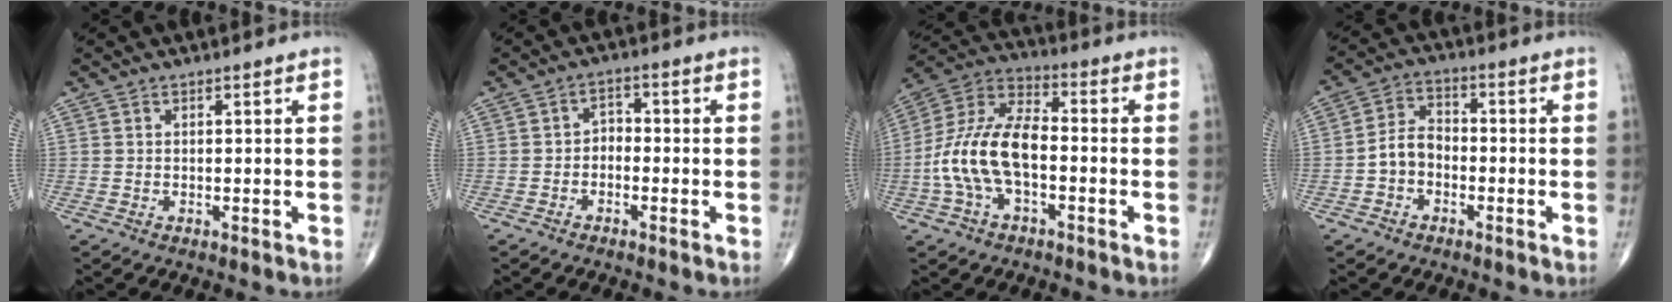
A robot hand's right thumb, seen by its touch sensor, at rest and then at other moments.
{"total": 2.6, "force": [-1.0, 1.9, 1.5], "torque": [-0.007, 0.020, -0.030]}
{"total": 14.8, "force": [-2.8, 7.8, 12.3], "torque": [-0.249, 0.041, -0.057]}
{"total": 5.9, "force": [-1.8, 4.4, 3.5], "torque": [-0.050, 0.028, -0.045]}